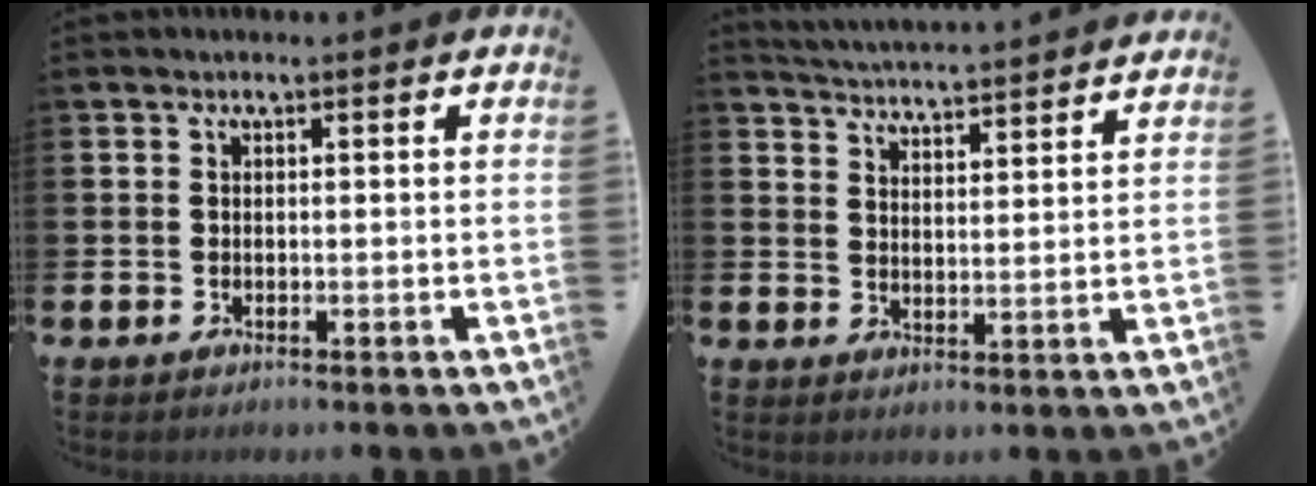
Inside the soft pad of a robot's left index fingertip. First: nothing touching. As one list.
[{"total": 4.6, "force": [4.6, -0.3, 0.0], "torque": [-0.022, -0.037, 0.081]}]